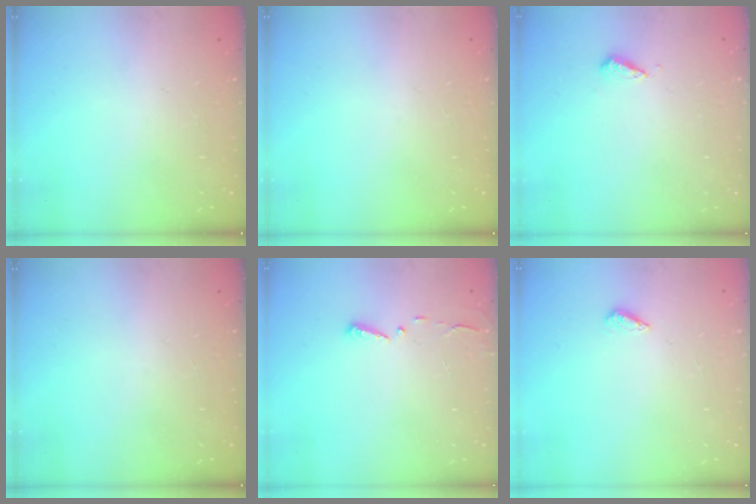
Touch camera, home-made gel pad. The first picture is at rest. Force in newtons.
{"total": 0.0}
{"total": 2.8, "press": 2.8, "slide": 0.7}
{"total": 0.0}
{"total": 3.0, "press": 2.9, "slide": 0.3}
{"total": 2.1, "press": 1.9, "slide": 0.8}